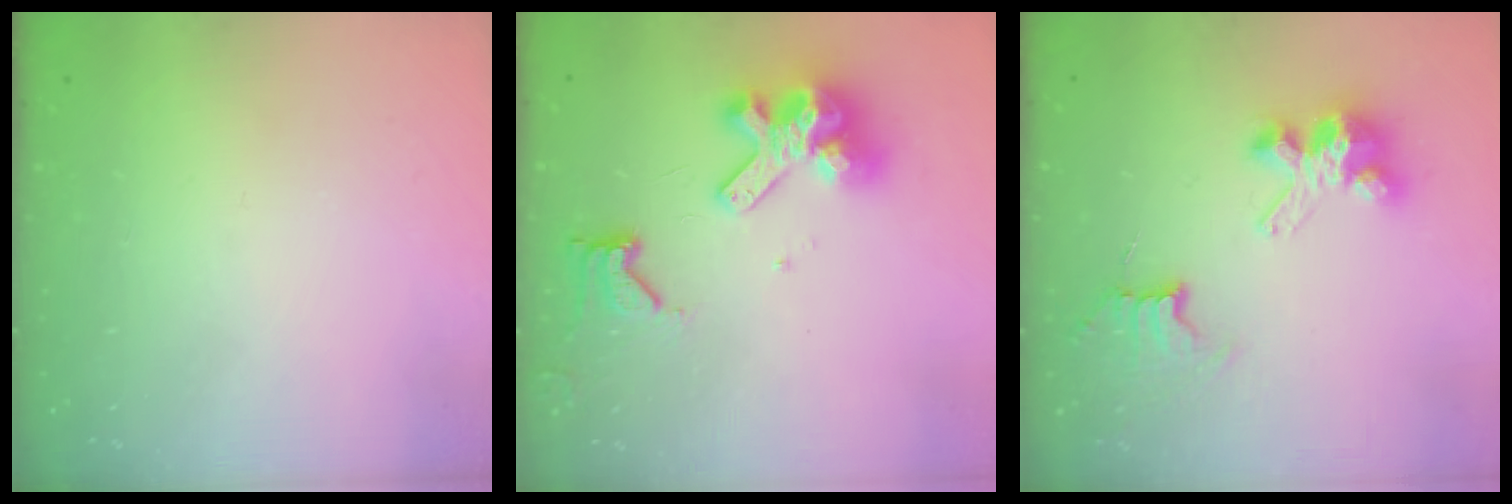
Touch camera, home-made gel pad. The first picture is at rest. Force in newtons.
{"total": 13.3, "press": 13.2, "slide": 1.6}
{"total": 7.8, "press": 7.8, "slide": 0.6}